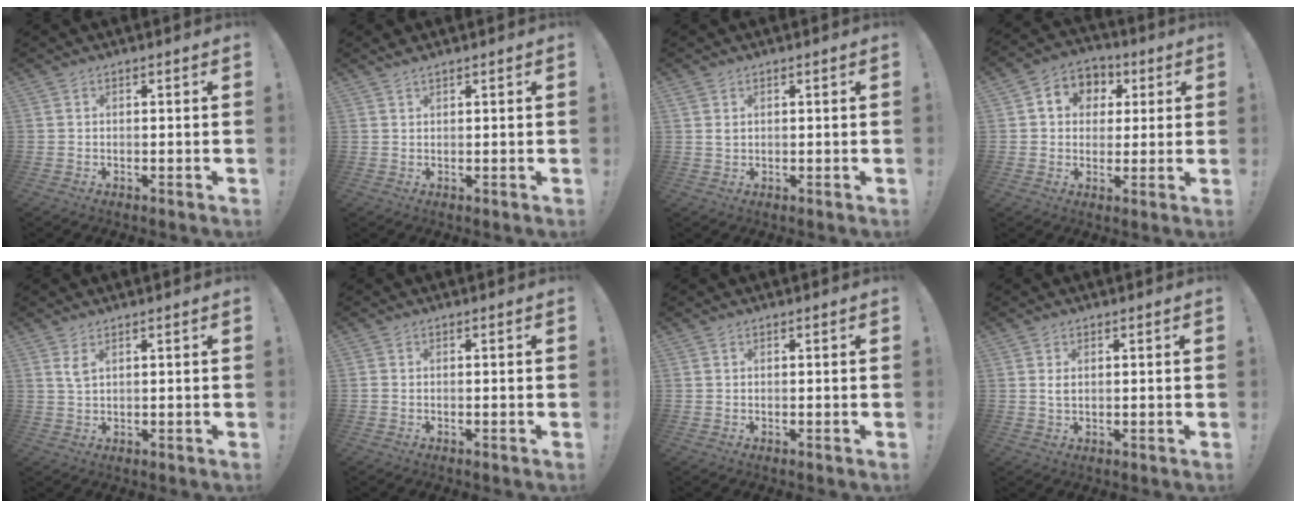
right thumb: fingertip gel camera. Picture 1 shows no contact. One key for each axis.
{"total": 1.4, "fx": 1.2, "fy": 0.2, "fz": 0.6, "tx": -0.006, "ty": -0.005, "tz": 0.021}
{"total": 1.7, "fx": 0.9, "fy": 1.1, "fz": 0.8, "tx": -0.002, "ty": -0.006, "tz": 0.015}
{"total": 8.4, "fx": 1.4, "fy": 7.6, "fz": 3.1, "tx": -0.043, "ty": 0.003, "tz": 0.033}
{"total": 2.6, "fx": 1.3, "fy": 0.8, "fz": 2.1, "tx": -0.029, "ty": -0.005, "tz": 0.021}
{"total": 0.6, "fx": -0.3, "fy": -0.1, "fz": 0.6, "tx": -0.012, "ty": -0.002, "tz": -0.005}
{"total": 0.0}
{"total": 1.7, "fx": 0.6, "fy": 0.9, "fz": 1.3, "tx": -0.026, "ty": 0.002, "tz": 0.010}